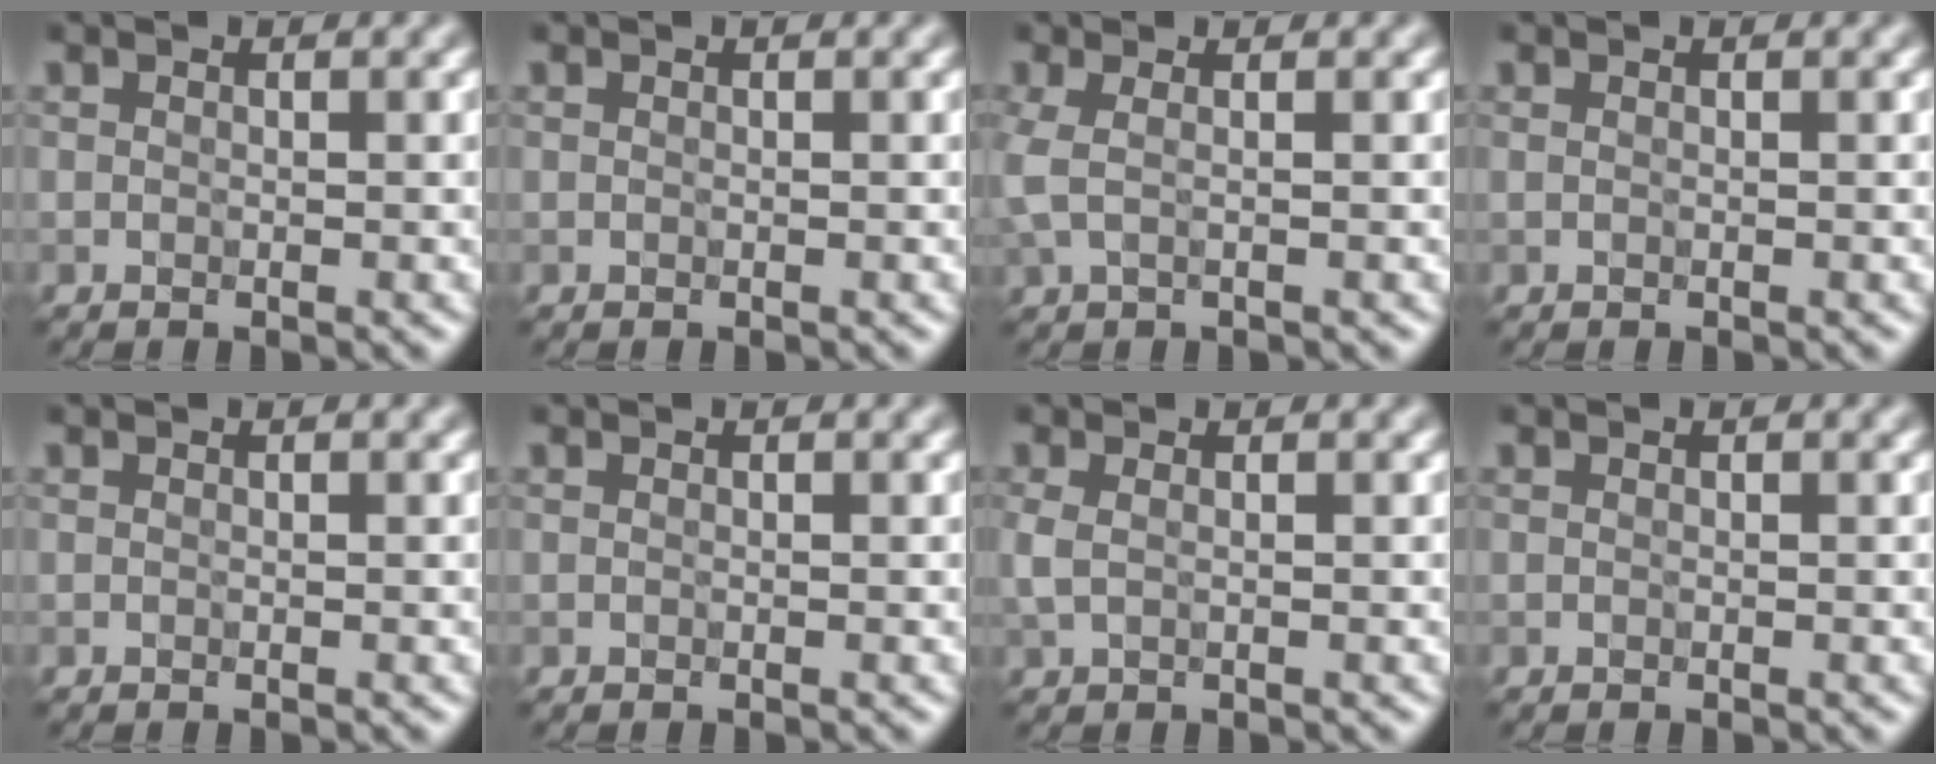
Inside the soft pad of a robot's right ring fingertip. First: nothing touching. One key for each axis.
{"total": 0.0}
{"total": 1.9, "fx": 0.3, "fy": 0.6, "fz": 1.7, "tx": -0.045, "ty": 0.004, "tz": -0.001}
{"total": 0.0}
{"total": 0.0}
{"total": 0.0}
{"total": 1.1, "fx": 0.3, "fy": 0.5, "fz": 0.9, "tx": -0.027, "ty": 0.003, "tz": 0.003}
{"total": 0.0}